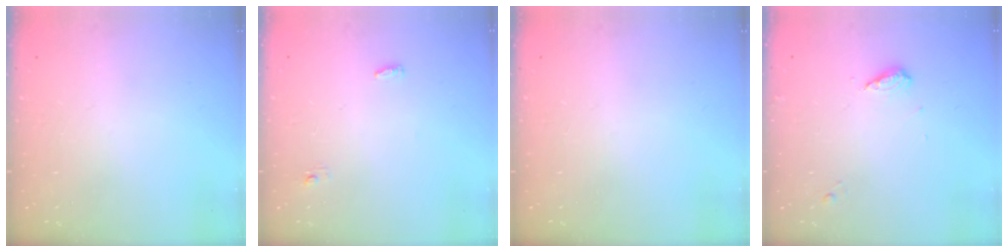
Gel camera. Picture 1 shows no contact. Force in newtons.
{"total": 3.5, "press": 3.4, "slide": 0.9}
{"total": 0.0}
{"total": 6.4, "press": 6.4, "slide": 0.7}